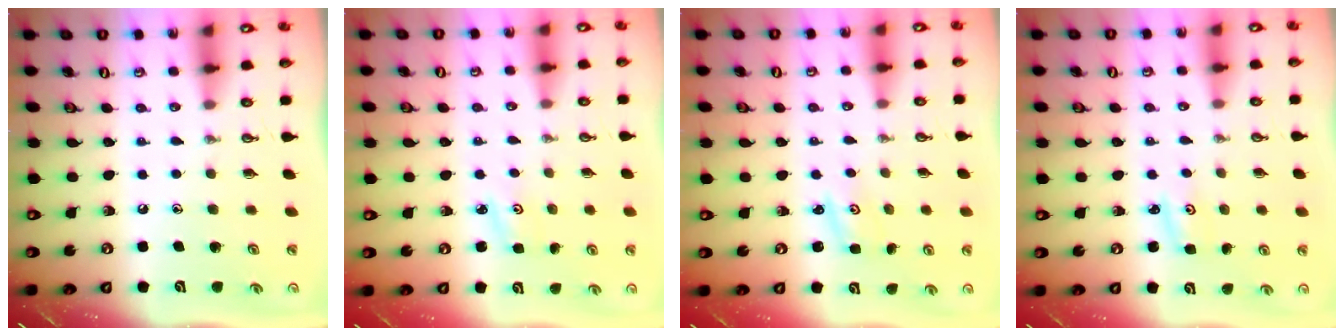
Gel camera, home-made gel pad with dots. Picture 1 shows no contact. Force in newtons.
{"total": 2.6, "press": 2.6, "slide": 0.4}
{"total": 1.5, "press": 1.5, "slide": 0.3}
{"total": 2.9, "press": 2.9, "slide": 0.3}